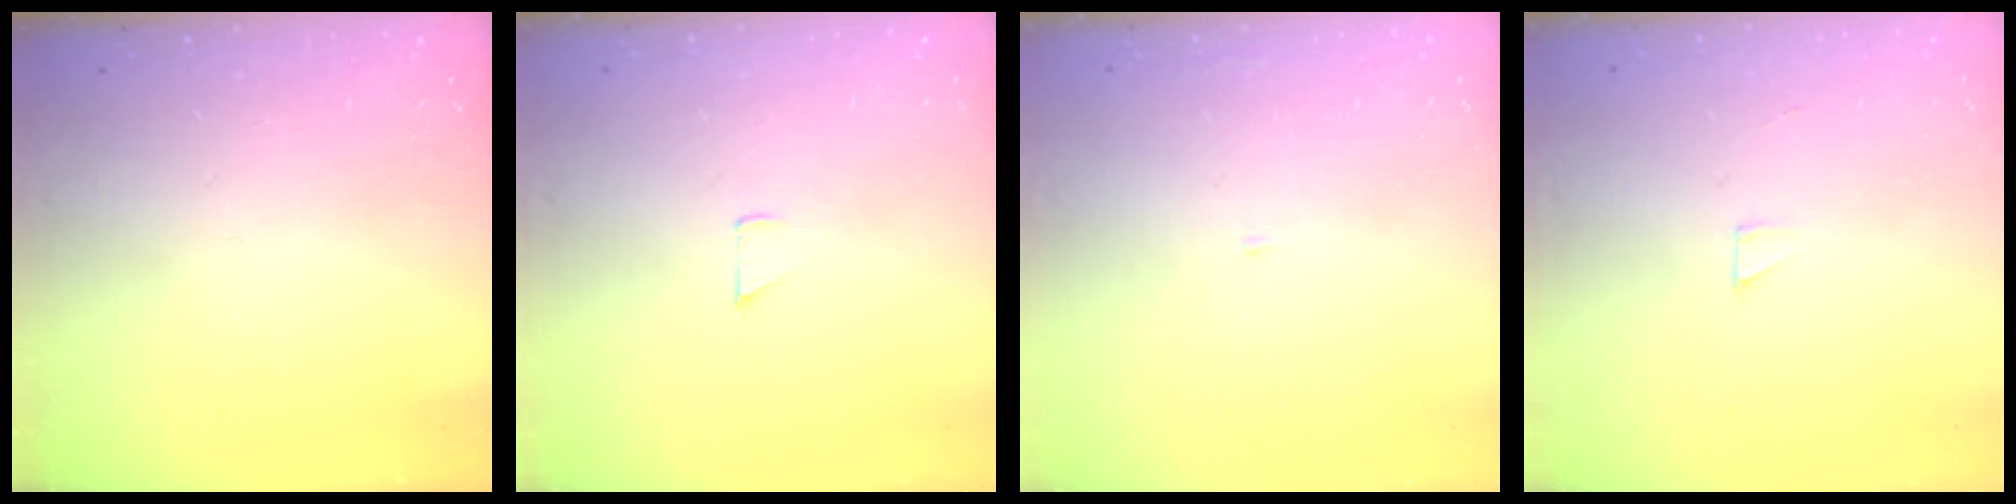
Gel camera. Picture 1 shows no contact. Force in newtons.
{"total": 3.4, "press": 3.4, "slide": 0.3}
{"total": 2.1, "press": 2.1, "slide": 0.2}
{"total": 2.0, "press": 2.0, "slide": 0.0}